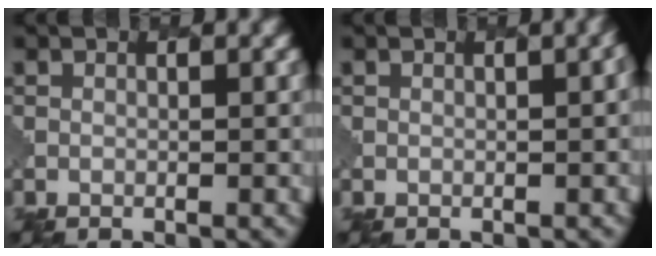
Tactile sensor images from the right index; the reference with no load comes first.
{"total": 2.0, "force": [-0.1, 0.7, 1.9], "torque": [-0.013, 0.006, 0.003]}